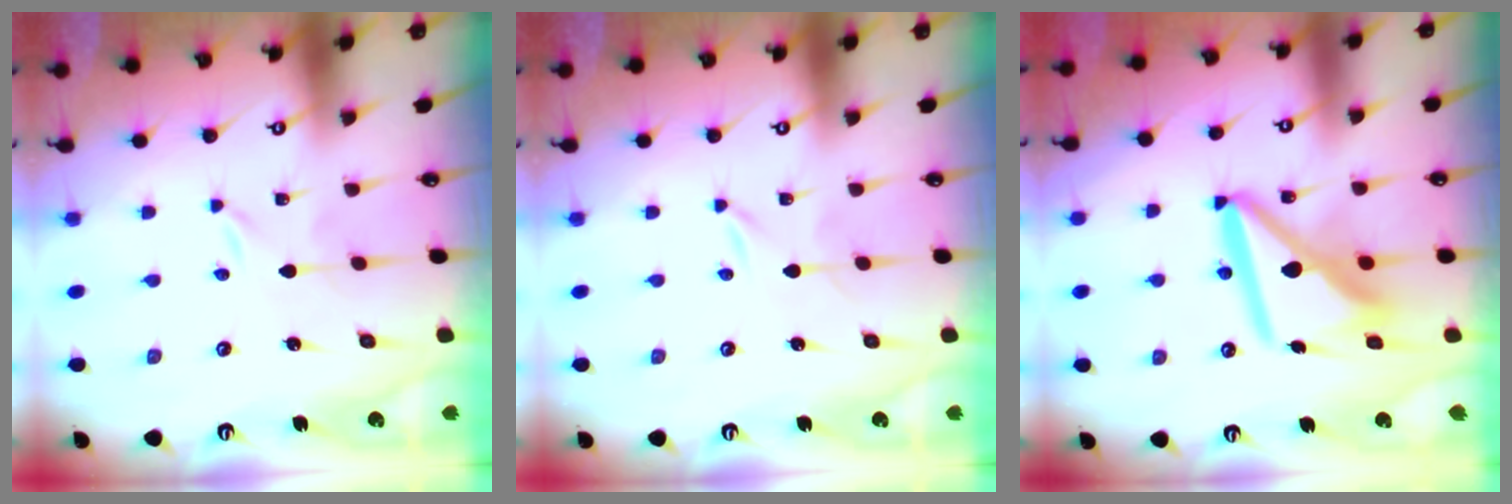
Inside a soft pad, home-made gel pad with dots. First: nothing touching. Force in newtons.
{"total": 0.6, "press": 0.5, "slide": 0.1}
{"total": 14.0, "press": 13.9, "slide": 1.8}